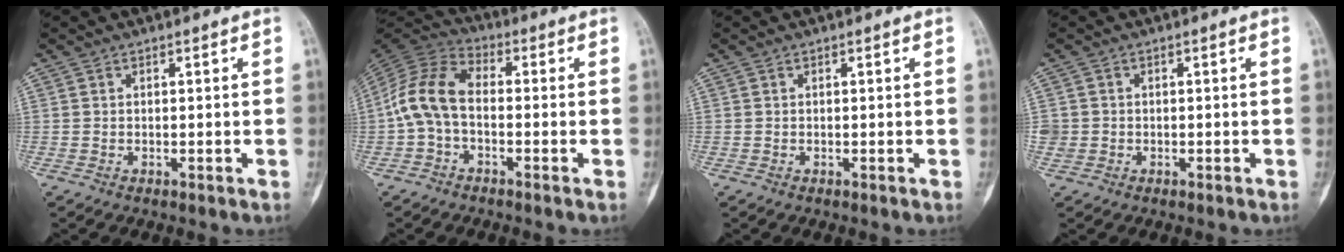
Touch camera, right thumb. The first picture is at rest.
{"total": 10.4, "force": [-1.5, 6.7, 7.8], "torque": [-0.153, 0.033, -0.044]}
{"total": 0.0}
{"total": 2.4, "force": [-0.4, 2.3, 0.5], "torque": [0.006, 0.007, -0.008]}